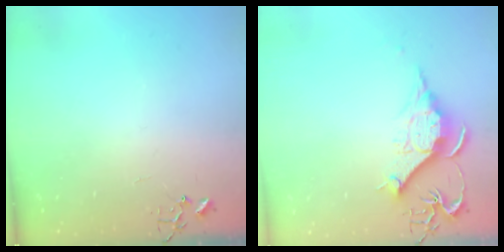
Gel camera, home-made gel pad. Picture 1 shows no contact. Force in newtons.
{"total": 11.7, "press": 11.6, "slide": 1.3}